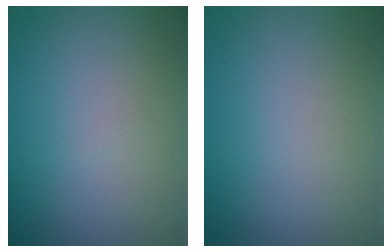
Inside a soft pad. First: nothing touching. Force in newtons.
{"total": 0.0}